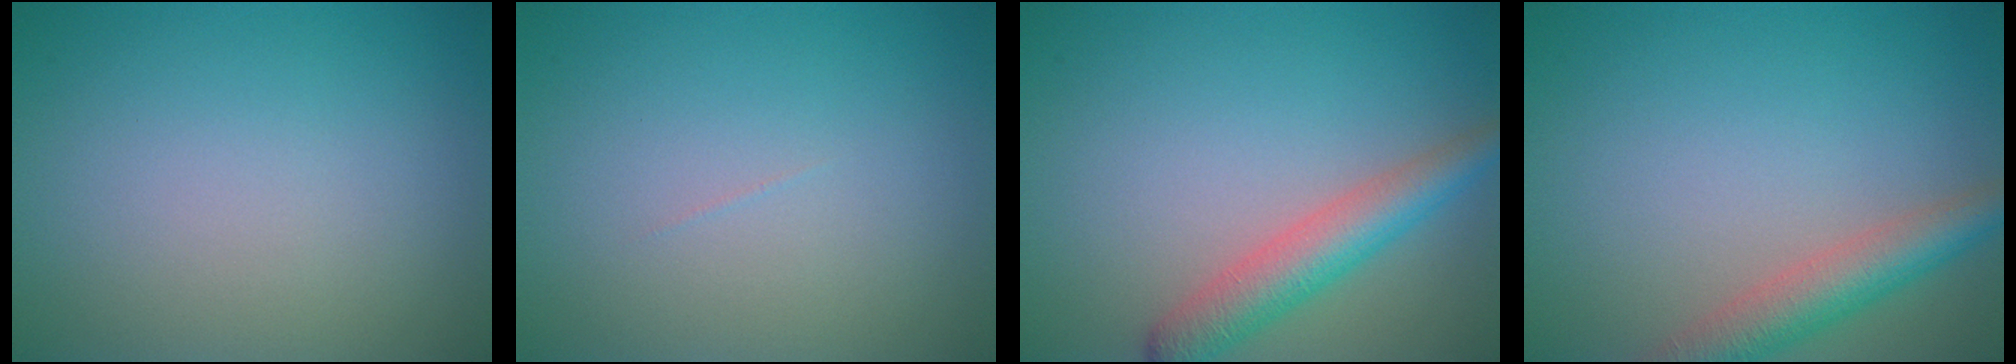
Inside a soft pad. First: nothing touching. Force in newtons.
{"total": 0.0}
{"total": 4.2, "press": 4.2, "slide": 0.2}
{"total": 4.5, "press": 4.4, "slide": 0.3}